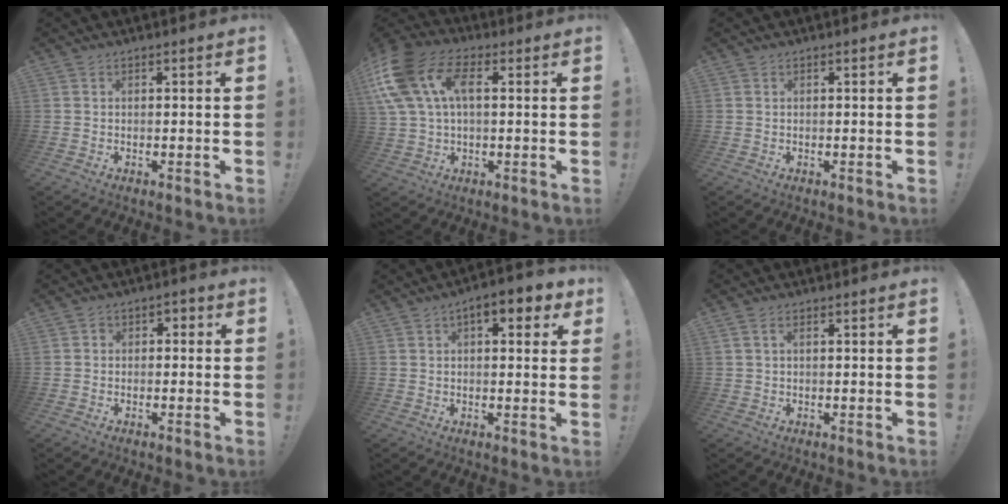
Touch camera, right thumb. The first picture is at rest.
{"total": 17.7, "force": [4.9, 10.9, 13.0], "torque": [-0.266, 0.007, 0.089]}
{"total": 0.0}
{"total": 2.8, "force": [-1.7, 1.9, 1.2], "torque": [-0.014, 0.012, -0.033]}
{"total": 7.1, "force": [3.2, 3.0, 5.6], "torque": [-0.061, -0.013, 0.048]}
{"total": 2.0, "force": [0.6, 1.1, 1.6], "torque": [-0.039, 0.008, 0.013]}